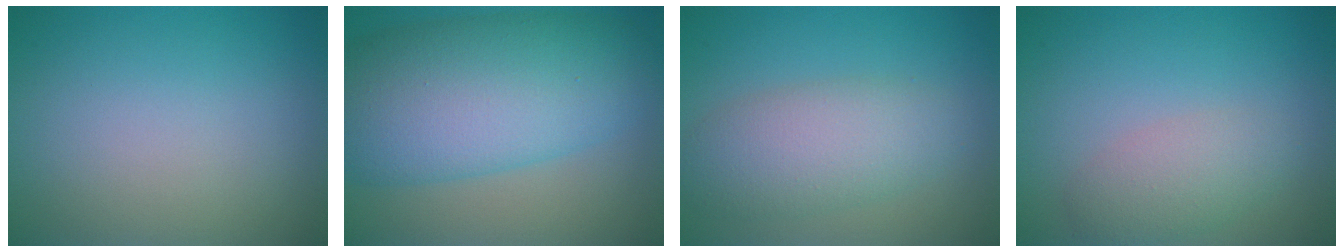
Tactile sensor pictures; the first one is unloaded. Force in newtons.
{"total": 11.6, "press": 11.6, "slide": 0.2}
{"total": 5.0, "press": 5.0, "slide": 0.1}
{"total": 2.8, "press": 2.8, "slide": 0.1}